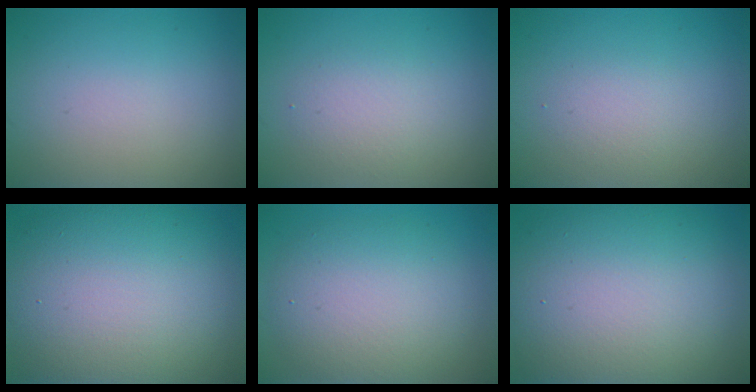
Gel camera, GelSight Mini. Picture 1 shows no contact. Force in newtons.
{"total": 2.2, "press": 2.2, "slide": 0.1}
{"total": 1.6, "press": 1.6, "slide": 0.1}
{"total": 14.1, "press": 14.1, "slide": 0.8}
{"total": 6.5, "press": 6.5, "slide": 0.4}
{"total": 15.4, "press": 15.4, "slide": 0.5}